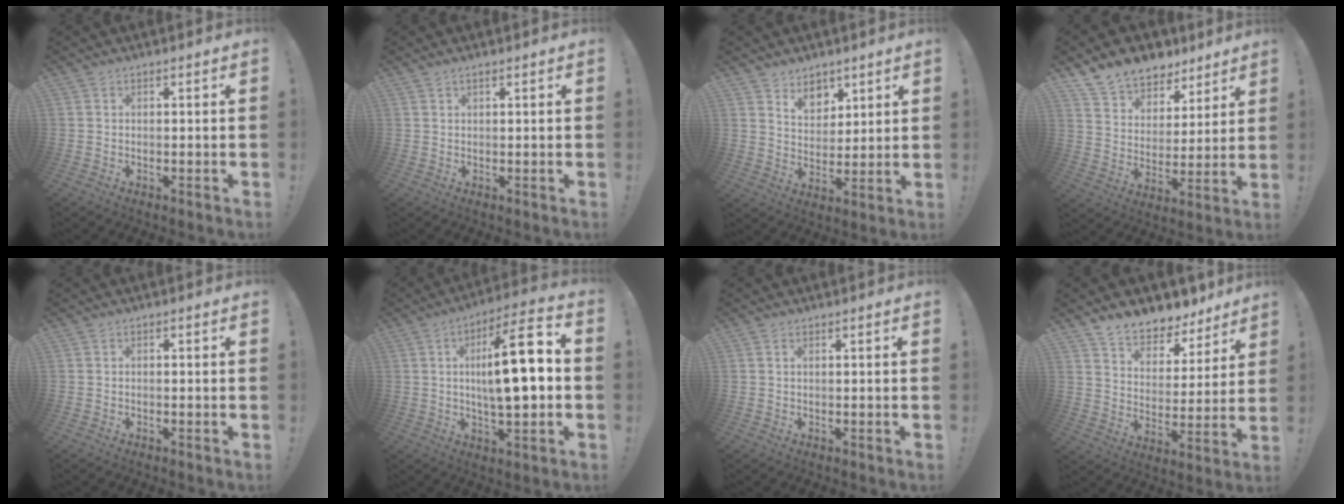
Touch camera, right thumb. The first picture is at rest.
{"total": 1.0, "force": [0.8, 0.3, 0.5], "torque": [-0.008, -0.001, 0.014]}
{"total": 8.4, "force": [5.8, 5.8, 1.6], "torque": [-0.017, -0.044, 0.112]}
{"total": 11.4, "force": [9.2, 6.4, 2.1], "torque": [-0.047, -0.071, 0.176]}
{"total": 0.7, "force": [-0.6, 0.2, 0.2], "torque": [-0.005, 0.001, -0.011]}
{"total": 17.0, "force": [1.0, 4.8, 16.3], "torque": [-0.249, -0.003, 0.005]}
{"total": 0.5, "force": [0.3, 0.3, 0.4], "torque": [-0.009, 0.001, 0.005]}
{"total": 9.3, "force": [8.4, 3.7, 1.6], "torque": [-0.032, -0.079, 0.155]}